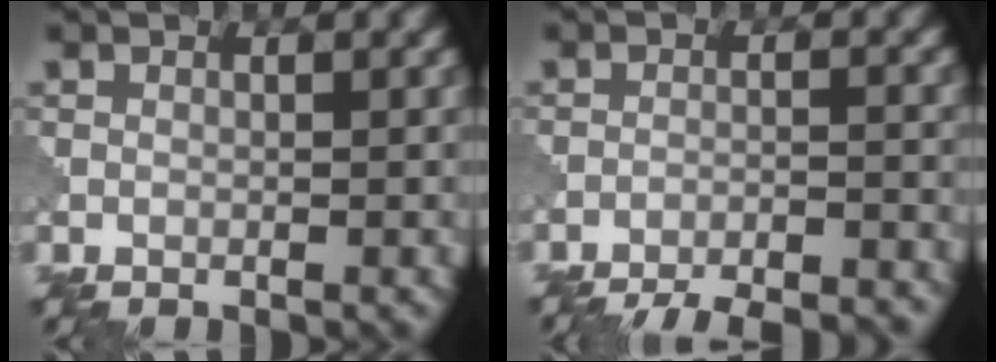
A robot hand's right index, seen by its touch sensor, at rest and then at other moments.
{"total": 10.0, "force": [-9.5, 1.9, 2.5], "torque": [-0.025, 0.001, -0.127]}